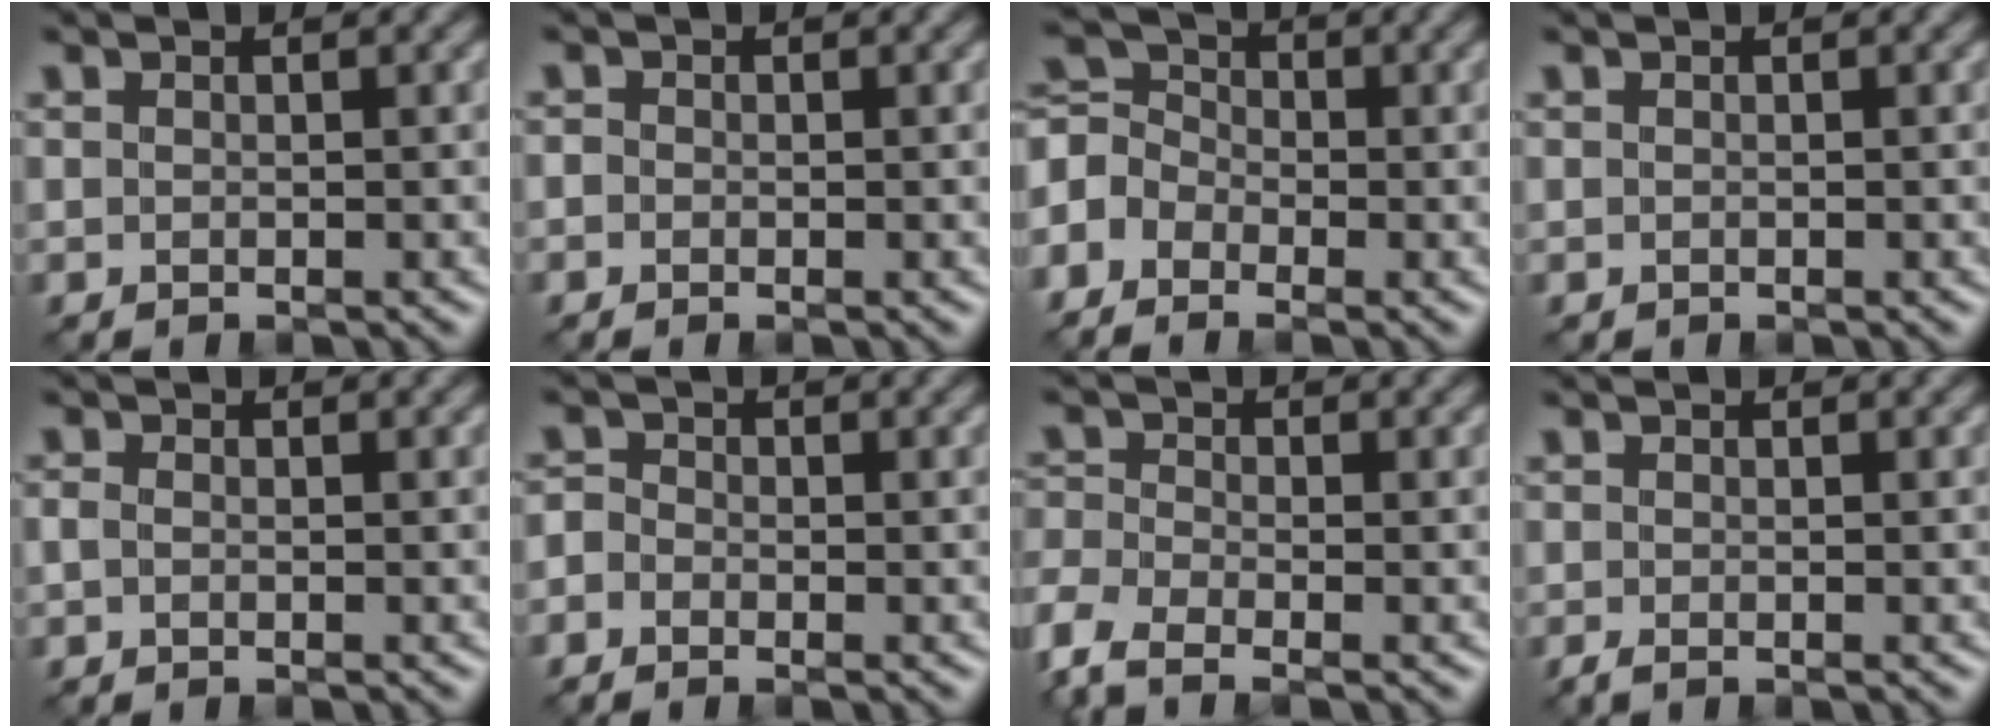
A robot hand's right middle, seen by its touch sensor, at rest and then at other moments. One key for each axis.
{"total": 0.6, "fx": -0.3, "fy": 0.5, "fz": 0.1, "tx": 0.000, "ty": -0.002, "tz": -0.009}
{"total": 3.8, "fx": -1.8, "fy": 2.9, "fz": 1.6, "tx": -0.042, "ty": 0.012, "tz": -0.056}
{"total": 0.0}
{"total": 0.9, "fx": -0.2, "fy": 0.7, "fz": 0.6, "tx": -0.015, "ty": 0.001, "tz": -0.008}
{"total": 1.5, "fx": -0.9, "fy": 1.1, "fz": 0.4, "tx": 0.001, "ty": 0.003, "tz": -0.025}
{"total": 4.4, "fx": -3.1, "fy": 1.8, "fz": 2.6, "tx": -0.074, "ty": -0.008, "tz": -0.077}
{"total": 0.8, "fx": -0.6, "fy": 0.2, "fz": 0.5, "tx": -0.016, "ty": -0.002, "tz": -0.012}